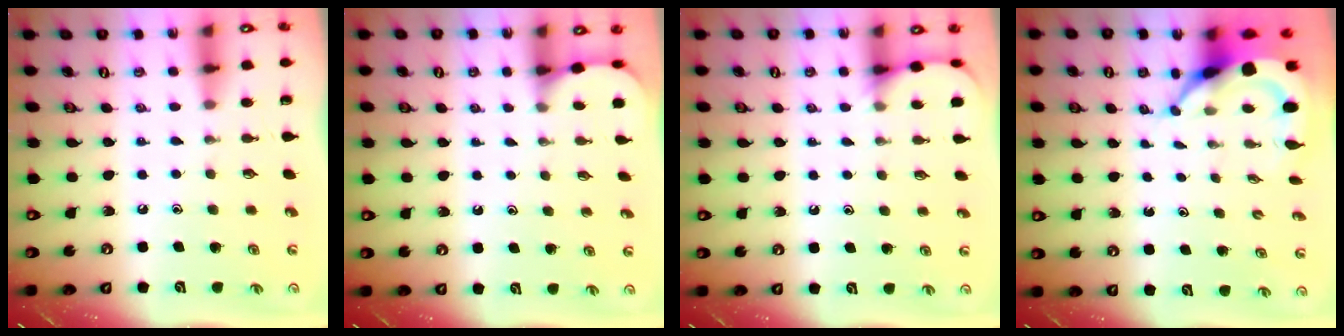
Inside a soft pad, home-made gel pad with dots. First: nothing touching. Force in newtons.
{"total": 1.8, "press": 1.8, "slide": 0.1}
{"total": 4.8, "press": 4.7, "slide": 0.4}
{"total": 5.9, "press": 5.8, "slide": 0.7}